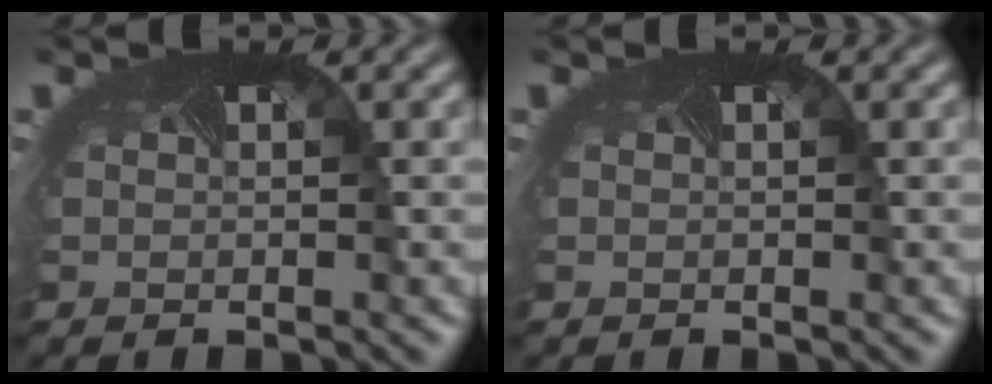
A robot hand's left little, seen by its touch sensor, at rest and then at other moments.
{"total": 0.0}